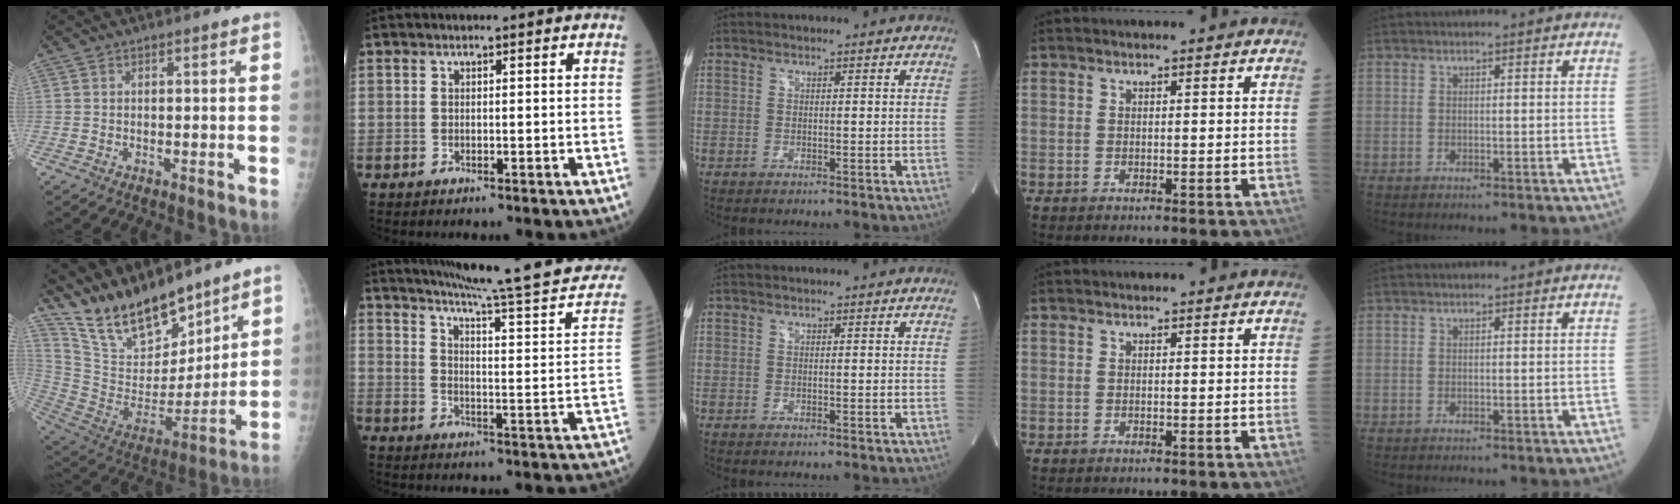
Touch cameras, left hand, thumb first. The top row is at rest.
{"thumb": {"total": 20.1, "force": [16.8, 6.9, 8.5], "torque": [-0.115, -0.092, 0.314]}, "index": {"total": 23.6, "force": [20.8, -0.2, 11.0], "torque": [-0.156, -0.057, 0.269]}}